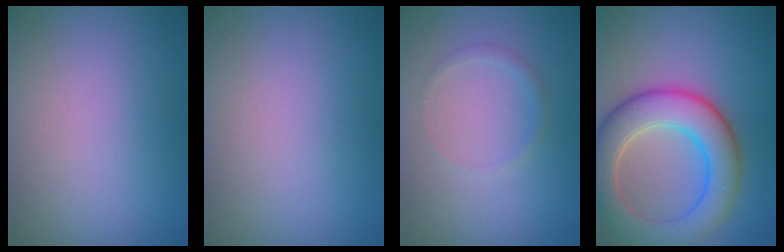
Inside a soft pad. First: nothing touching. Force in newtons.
{"total": 0.0}
{"total": 0.9, "press": 0.9, "slide": 0.1}
{"total": 8.0, "press": 7.9, "slide": 0.7}